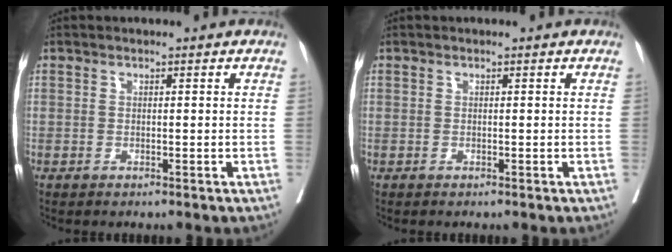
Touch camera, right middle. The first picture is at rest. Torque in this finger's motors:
{"motor_torque": [-0.24, -0.59, 0.11, 0.00]}